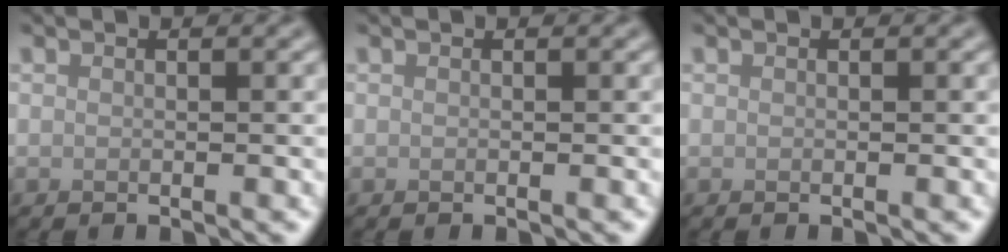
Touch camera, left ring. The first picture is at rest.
{"total": 0.0}
{"total": 0.0}